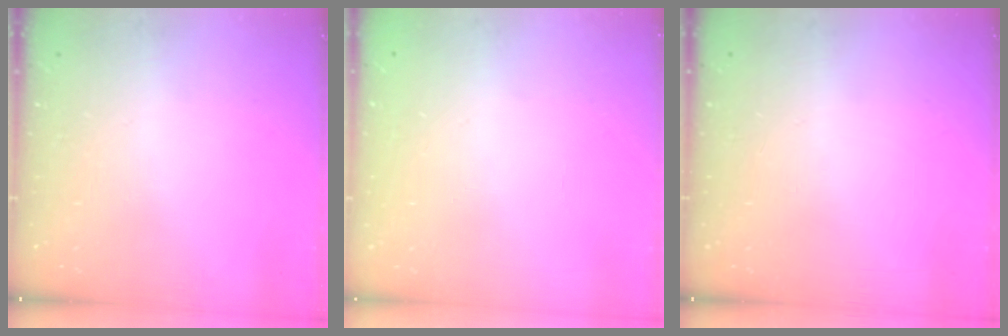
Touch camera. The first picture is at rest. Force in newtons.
{"total": 0.0}
{"total": 0.0}